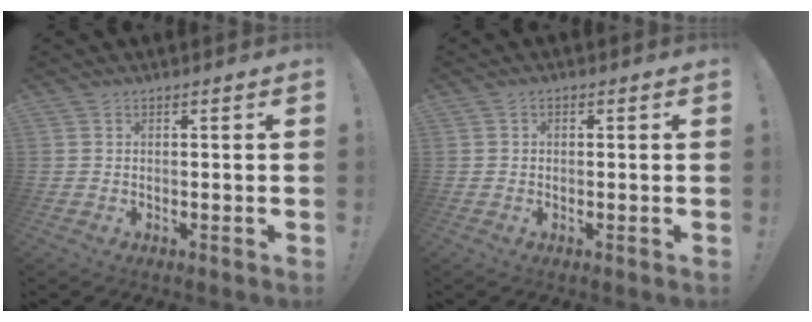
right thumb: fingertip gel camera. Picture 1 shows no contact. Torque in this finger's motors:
{"motor_torque": [0.12, -0.16, -0.80, 0.09, 0.06]}